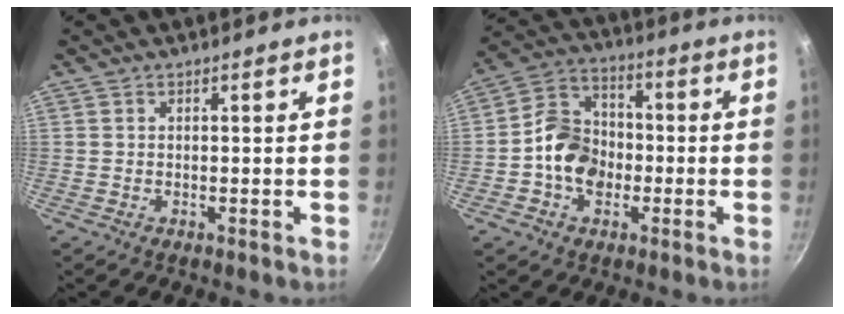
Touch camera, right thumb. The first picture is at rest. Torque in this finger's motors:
{"motor_torque": [-0.09, 0.17, 0.62, -0.40, 0.07]}